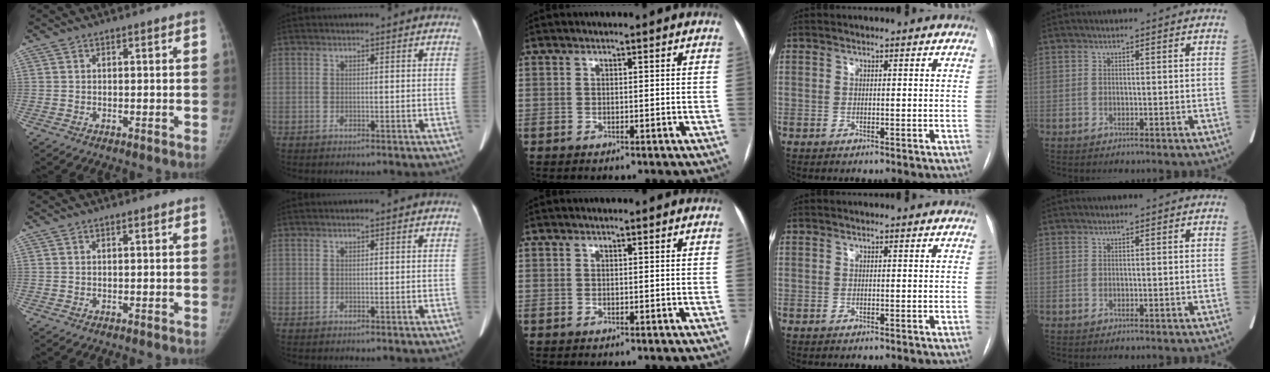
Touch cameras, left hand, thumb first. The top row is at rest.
{}